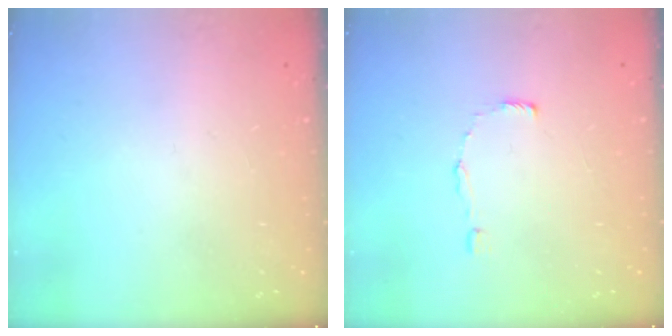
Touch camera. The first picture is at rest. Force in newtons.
{"total": 3.8, "press": 3.7, "slide": 0.4}